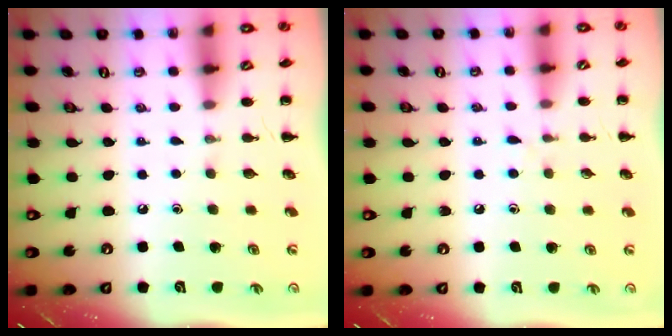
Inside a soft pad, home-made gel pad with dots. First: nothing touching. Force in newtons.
{"total": 4.4, "press": 3.9, "slide": 2.0}